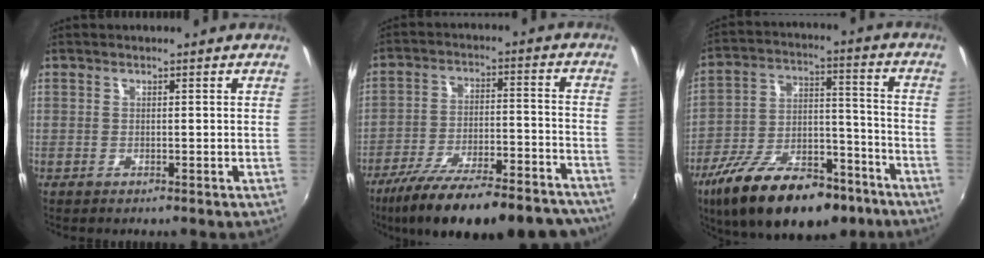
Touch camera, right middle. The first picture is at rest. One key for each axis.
{"total": 27.3, "fx": -22.7, "fy": 6.9, "fz": 13.5, "tx": -0.229, "ty": -0.034, "tz": -0.318}
{"total": 22.5, "fx": -14.8, "fy": 10.0, "fz": 13.8, "tx": -0.249, "ty": -0.010, "tz": -0.226}